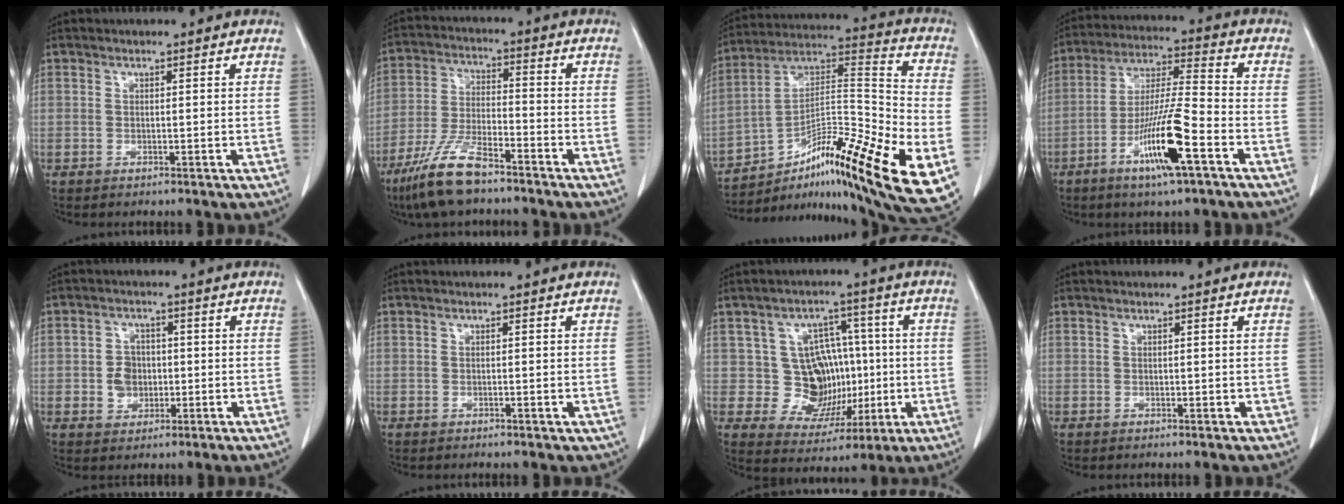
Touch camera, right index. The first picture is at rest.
{"total": 10.7, "force": [-7.9, 2.2, 6.9], "torque": [-0.147, -0.021, -0.151]}
{"total": 27.2, "force": [-10.9, 4.9, 24.4], "torque": [-0.341, 0.011, -0.164]}
{"total": 13.3, "force": [-6.2, 0.5, 11.7], "torque": [-0.225, -0.012, -0.116]}
{"total": 4.1, "force": [-0.4, 3.6, 1.9], "torque": [-0.032, 0.009, -0.004]}
{"total": 1.0, "force": [-0.3, 0.6, 0.7], "torque": [-0.013, 0.002, 0.001]}
{"total": 10.2, "force": [0.0, 8.7, 5.4], "torque": [-0.073, 0.030, 0.020]}
{"total": 0.5, "force": [0.0, 0.4, 0.4], "torque": [-0.003, 0.000, 0.002]}